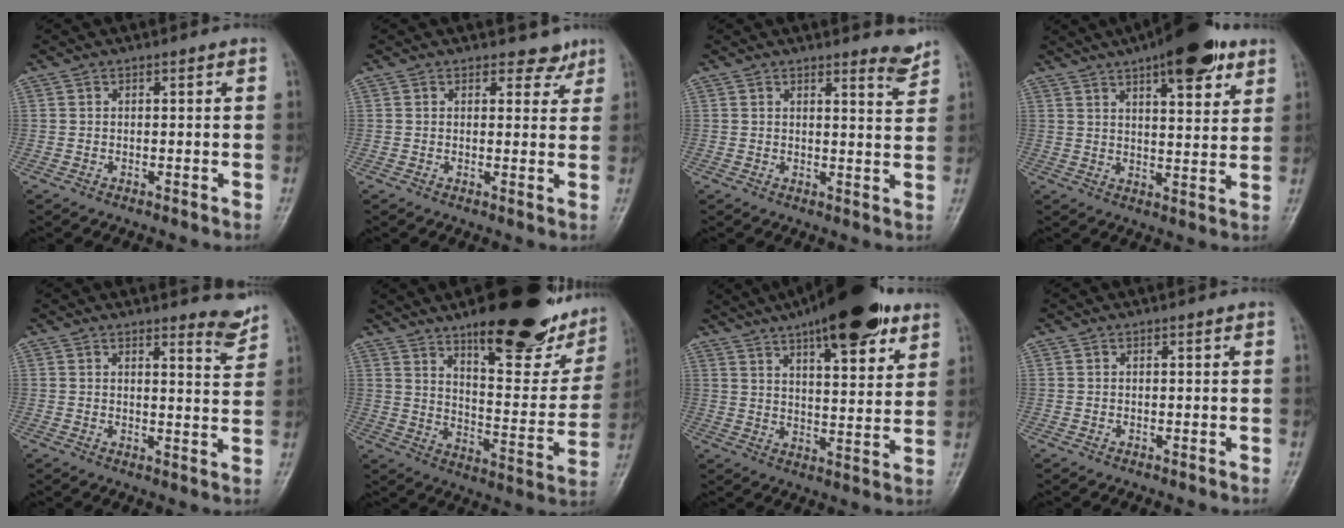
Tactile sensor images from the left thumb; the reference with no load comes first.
{"total": 2.4, "force": [1.9, 1.3, 0.5], "torque": [0.015, -0.011, 0.021]}
{"total": 3.2, "force": [3.0, 0.4, 1.1], "torque": [-0.010, -0.034, 0.035]}
{"total": 15.0, "force": [8.9, 5.1, 10.9], "torque": [-0.126, -0.030, 0.127]}
{"total": 3.9, "force": [3.6, 0.7, 1.3], "torque": [-0.009, -0.040, 0.041]}
{"total": 26.1, "force": [17.2, 8.4, 17.8], "torque": [-0.196, -0.077, 0.248]}
{"total": 19.8, "force": [12.1, 6.4, 14.2], "torque": [-0.190, -0.033, 0.184]}
{"total": 0.0}